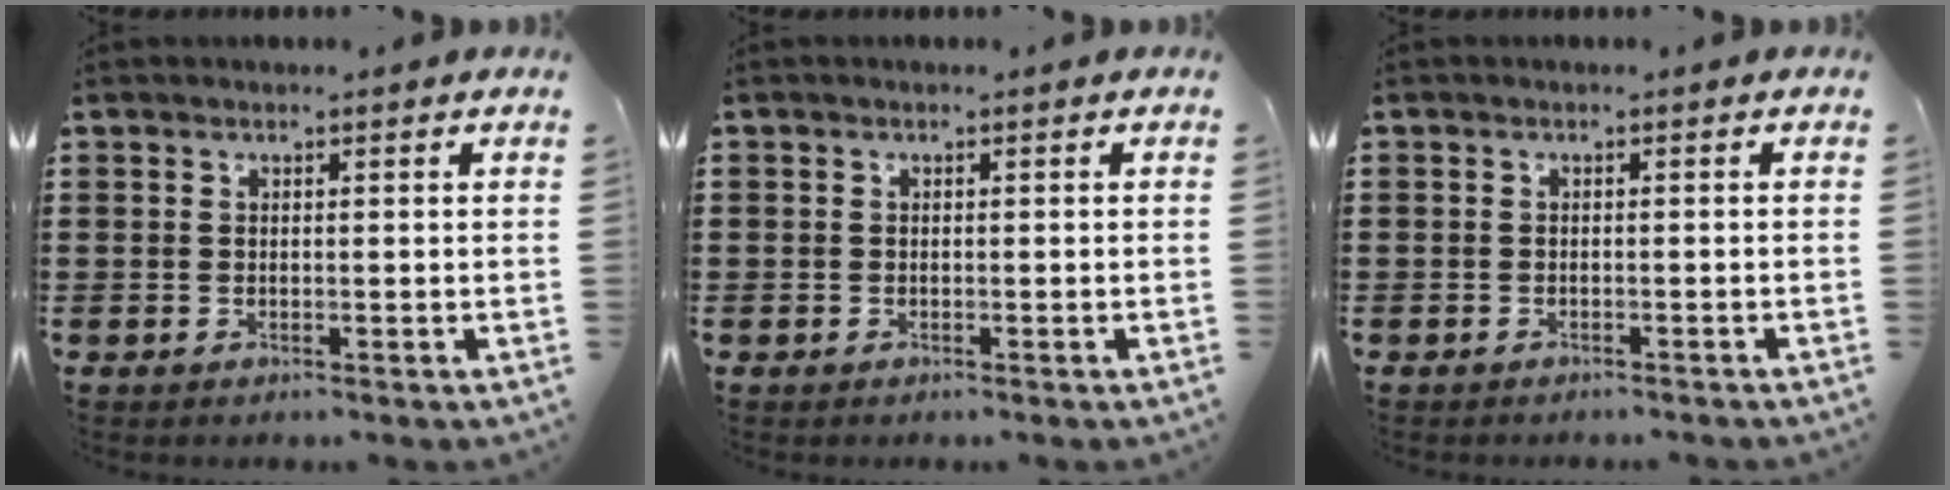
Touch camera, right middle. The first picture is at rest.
{"total": 0.7, "force": [-0.3, 0.6, 0.1], "torque": [-0.003, 0.002, -0.006]}
{"total": 0.8, "force": [-0.8, 0.2, -0.1], "torque": [0.000, 0.001, -0.018]}